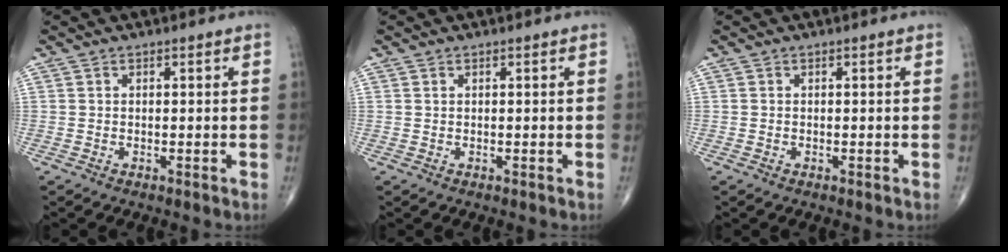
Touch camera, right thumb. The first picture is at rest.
{"total": 0.0}
{"total": 0.0}